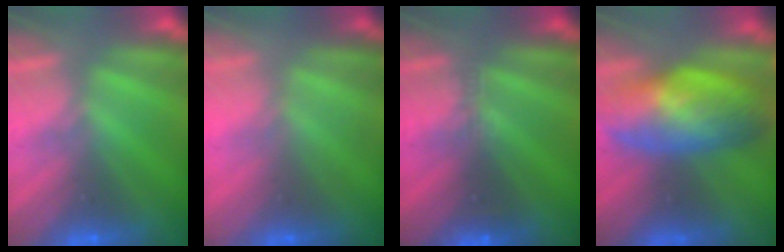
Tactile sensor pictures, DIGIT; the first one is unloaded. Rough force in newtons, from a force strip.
{"total": 2.1}
{"total": 2.9}
{"total": 9.5}